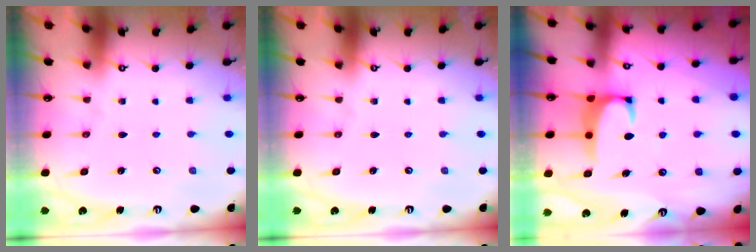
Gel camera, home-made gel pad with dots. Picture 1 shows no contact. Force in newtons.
{"total": 0.0}
{"total": 2.0, "press": 1.9, "slide": 0.7}